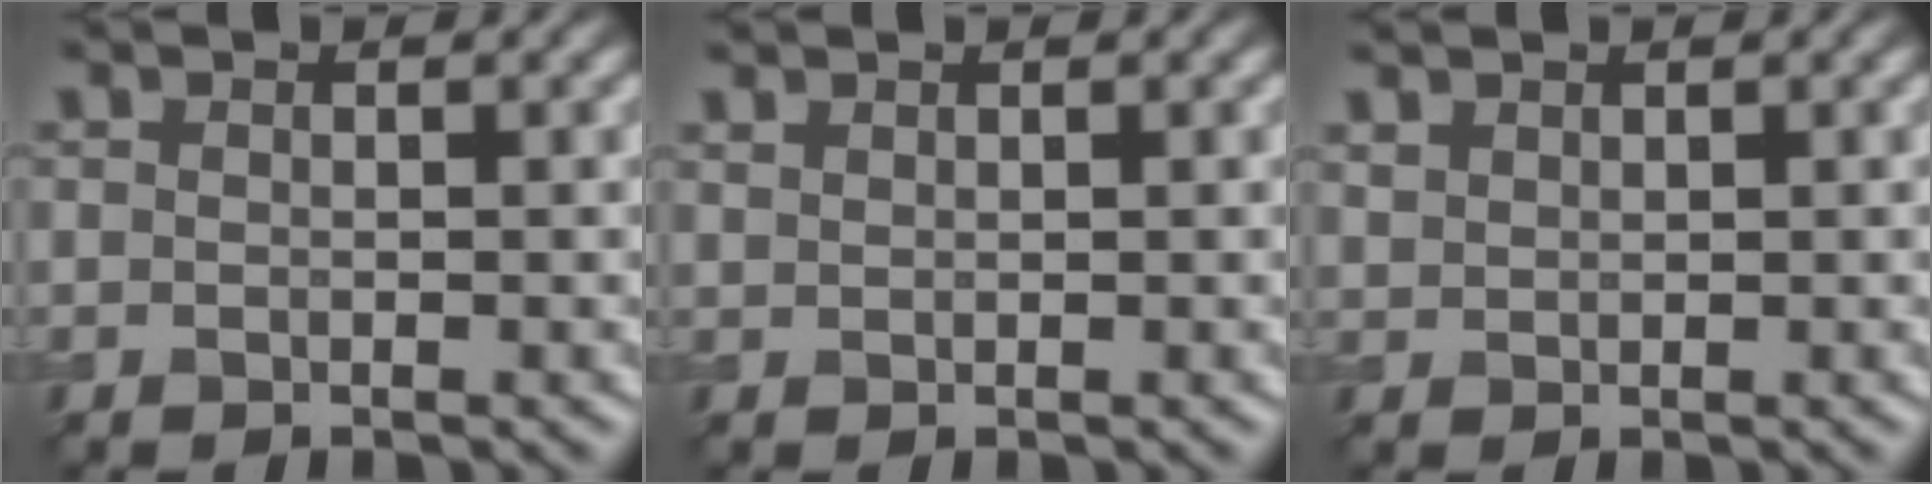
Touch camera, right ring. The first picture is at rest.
{"total": 0.8, "force": [0.8, 0.2, 0.1], "torque": [-0.005, 0.001, 0.021]}
{"total": 1.3, "force": [1.1, 0.6, 0.2], "torque": [-0.011, 0.003, 0.030]}